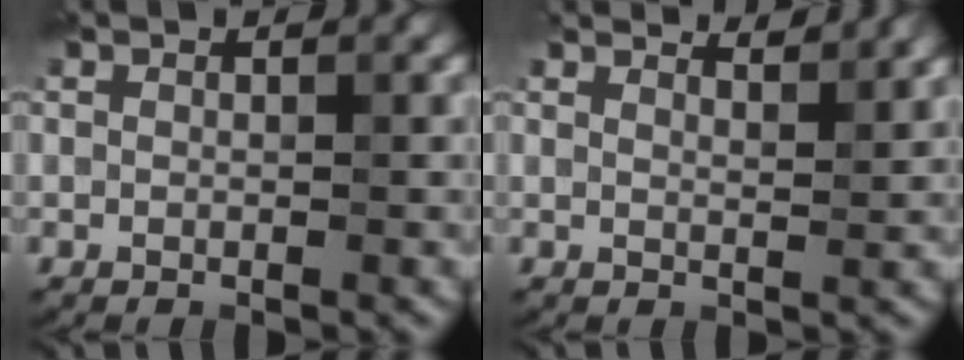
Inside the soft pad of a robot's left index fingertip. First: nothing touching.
{"total": 3.8, "force": [3.5, 0.5, 1.3], "torque": [-0.011, 0.011, 0.035]}